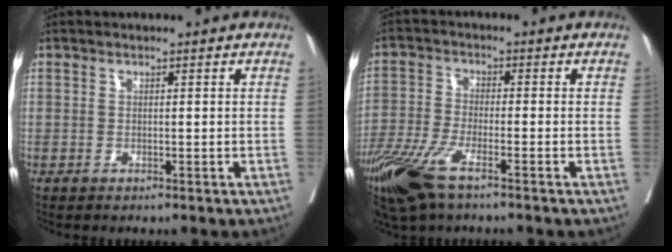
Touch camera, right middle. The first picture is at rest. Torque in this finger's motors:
{"motor_torque": [1.15, -0.99, 0.62, 0.21]}